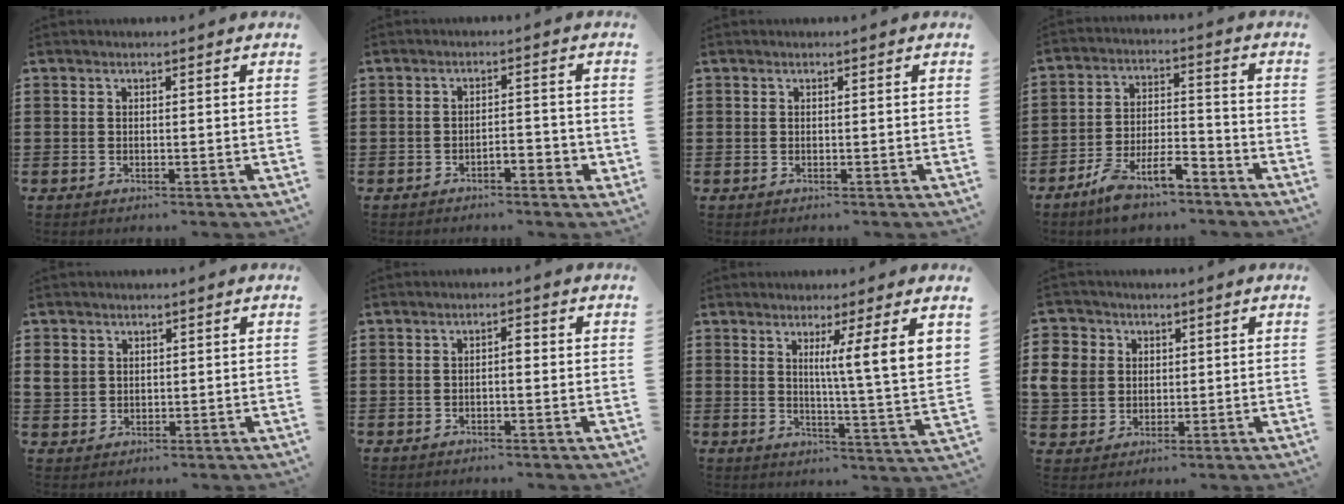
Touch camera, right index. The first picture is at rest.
{"total": 2.1, "force": [-1.6, 0.6, 1.1], "torque": [-0.022, 0.006, -0.034]}
{"total": 0.0}
{"total": 7.3, "force": [-5.6, 2.3, 4.0], "torque": [-0.084, 0.008, -0.108]}
{"total": 2.5, "force": [0.9, 2.2, 0.8], "torque": [-0.025, 0.007, 0.018]}
{"total": 1.6, "force": [-0.3, 0.2, 1.5], "torque": [-0.029, 0.002, -0.007]}
{"total": 7.1, "force": [3.8, -1.1, 5.8], "torque": [-0.098, -0.034, 0.055]}
{"total": 6.7, "force": [1.2, 6.2, 2.3], "torque": [-0.096, 0.009, 0.017]}